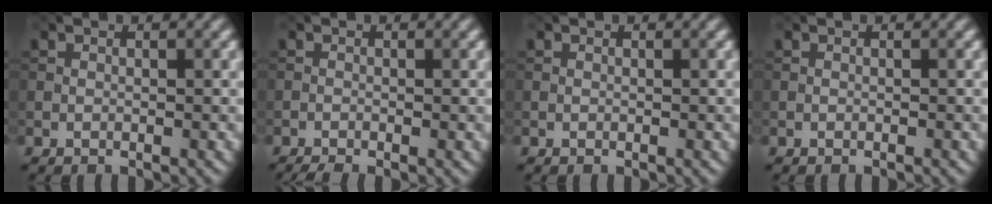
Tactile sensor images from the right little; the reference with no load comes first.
{"total": 1.5, "force": [-1.2, 0.2, 0.9], "torque": [-0.016, -0.006, -0.025]}
{"total": 0.0}
{"total": 0.0}